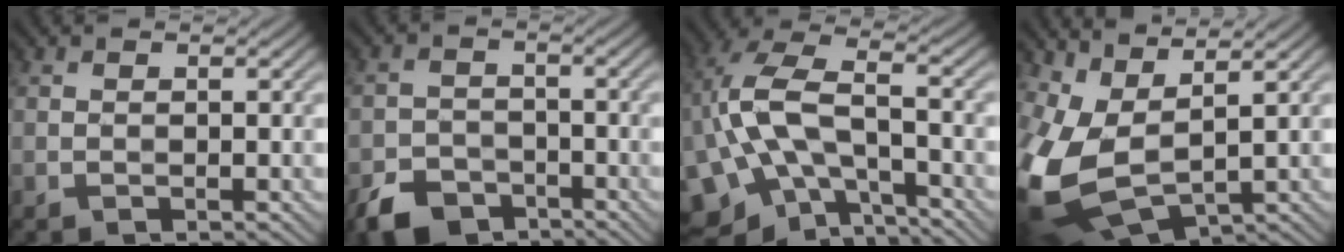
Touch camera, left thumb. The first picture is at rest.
{"total": 5.6, "force": [-3.9, 3.3, 2.3], "torque": [-0.045, -0.004, -0.078]}
{"total": 15.0, "force": [-4.2, 8.4, 11.7], "torque": [-0.262, -0.002, -0.077]}
{"total": 12.7, "force": [1.7, 7.2, 10.3], "torque": [-0.275, -0.022, 0.049]}